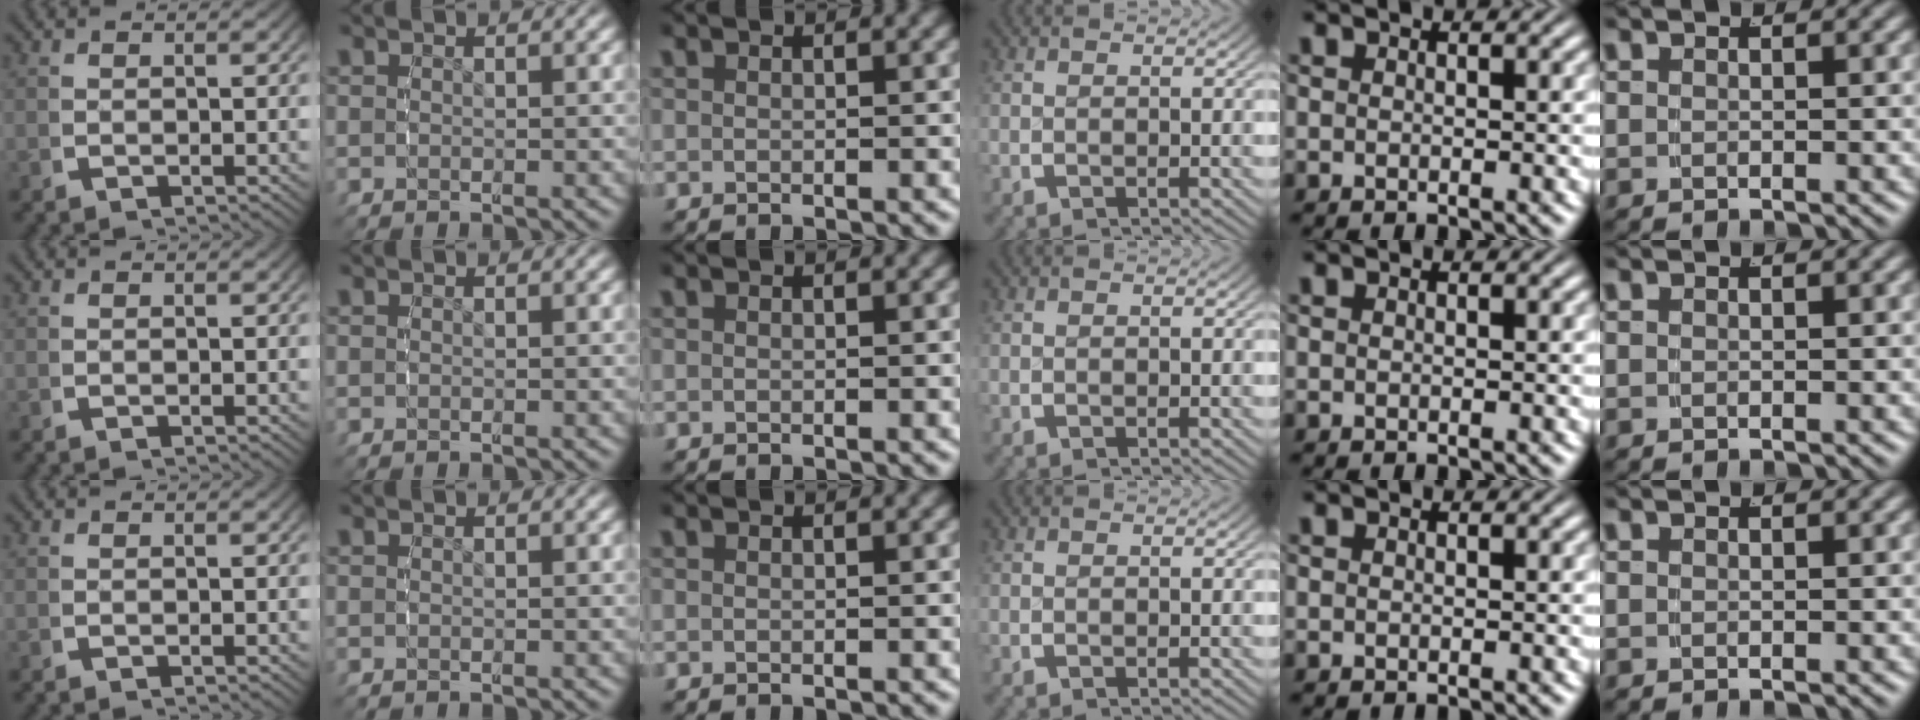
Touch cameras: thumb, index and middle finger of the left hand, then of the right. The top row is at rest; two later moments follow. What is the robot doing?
{"motion": "reach", "object": "shorts"}